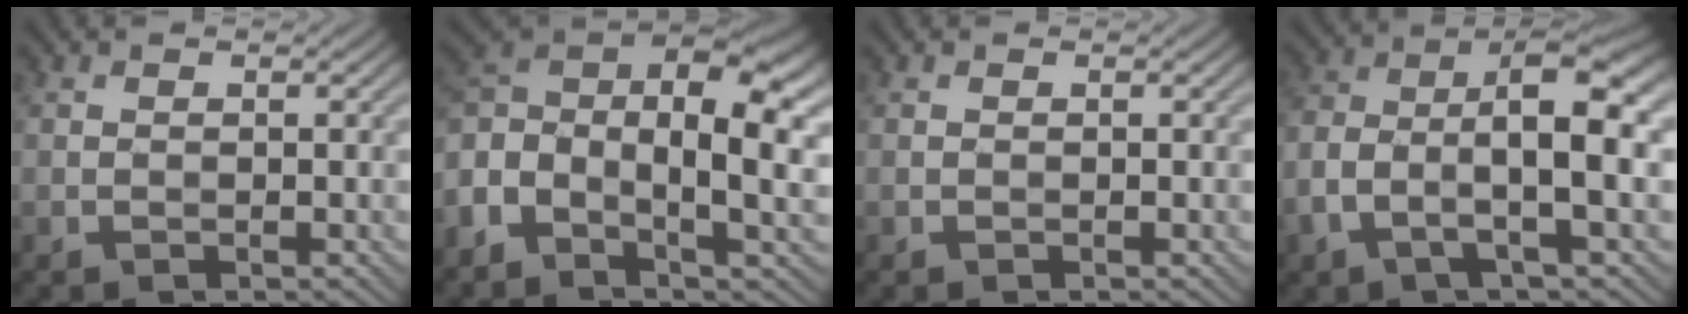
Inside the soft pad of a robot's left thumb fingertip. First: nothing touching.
{"total": 12.7, "force": [-1.4, 6.6, 10.8], "torque": [-0.228, 0.006, -0.045]}
{"total": 0.0}
{"total": 10.0, "force": [-2.6, 4.2, 8.8], "torque": [-0.168, 0.012, -0.059]}